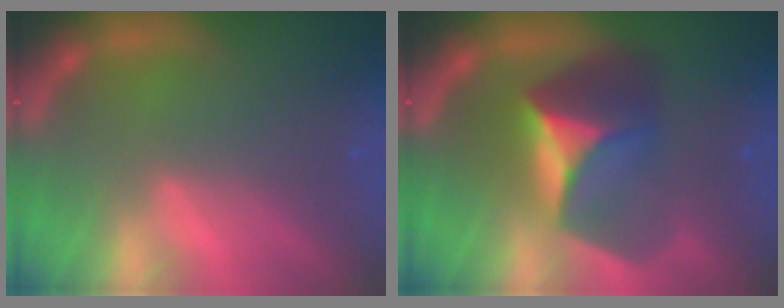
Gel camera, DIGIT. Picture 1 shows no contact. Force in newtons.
{"total": 8.5}